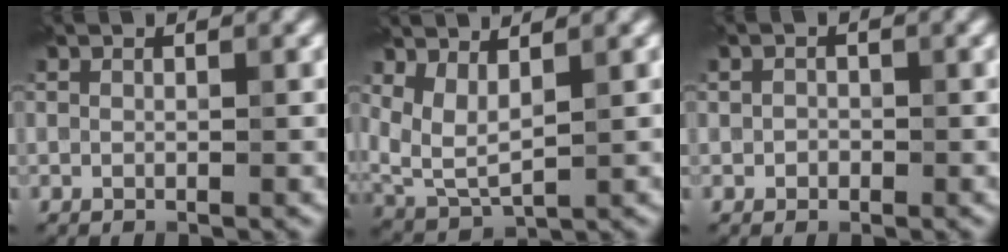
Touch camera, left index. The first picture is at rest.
{"total": 4.0, "force": [1.8, 1.9, 3.0], "torque": [-0.076, -0.008, 0.043]}
{"total": 1.0, "force": [-0.1, 0.9, 0.3], "torque": [-0.002, -0.002, -0.008]}